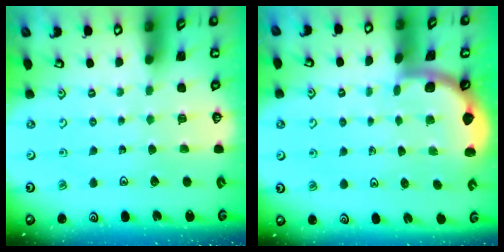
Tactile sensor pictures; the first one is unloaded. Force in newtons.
{"total": 1.8, "press": 1.8, "slide": 0.1}